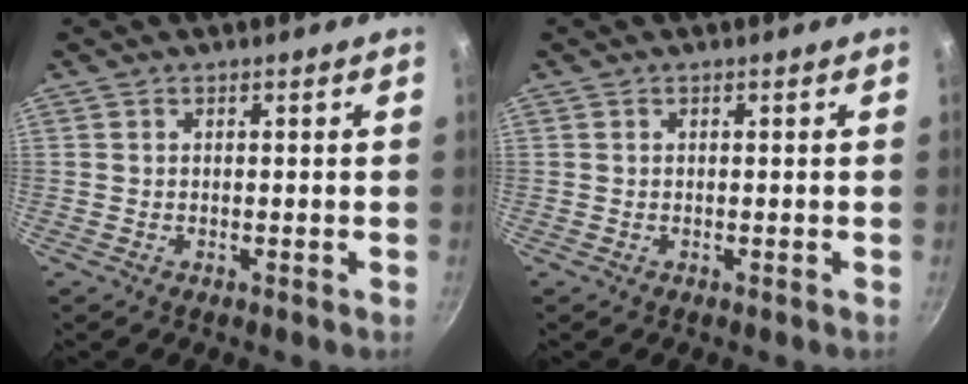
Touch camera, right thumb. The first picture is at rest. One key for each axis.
{"total": 0.0}